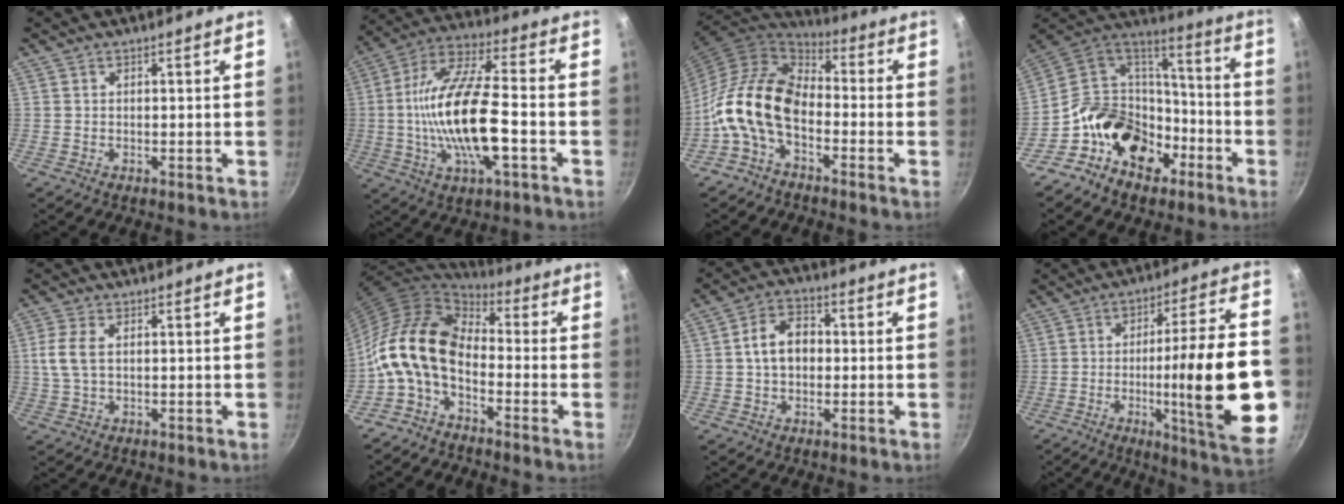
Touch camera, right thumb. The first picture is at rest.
{"total": 19.4, "force": [-3.2, 6.5, 18.0], "torque": [-0.340, 0.027, -0.070]}
{"total": 14.6, "force": [-4.5, 8.9, 10.7], "torque": [-0.182, 0.048, -0.113]}
{"total": 20.0, "force": [-9.2, 14.6, 10.0], "torque": [-0.129, 0.087, -0.162]}
{"total": 5.3, "force": [0.8, 3.0, 4.3], "torque": [-0.095, 0.006, 0.015]}
{"total": 13.9, "force": [-2.8, 8.6, 10.5], "torque": [-0.183, 0.036, -0.075]}
{"total": 8.2, "force": [0.1, 5.9, 5.7], "torque": [-0.072, 0.022, -0.007]}
{"total": 24.8, "force": [-4.7, 4.4, 23.9], "torque": [-0.343, 0.017, -0.064]}